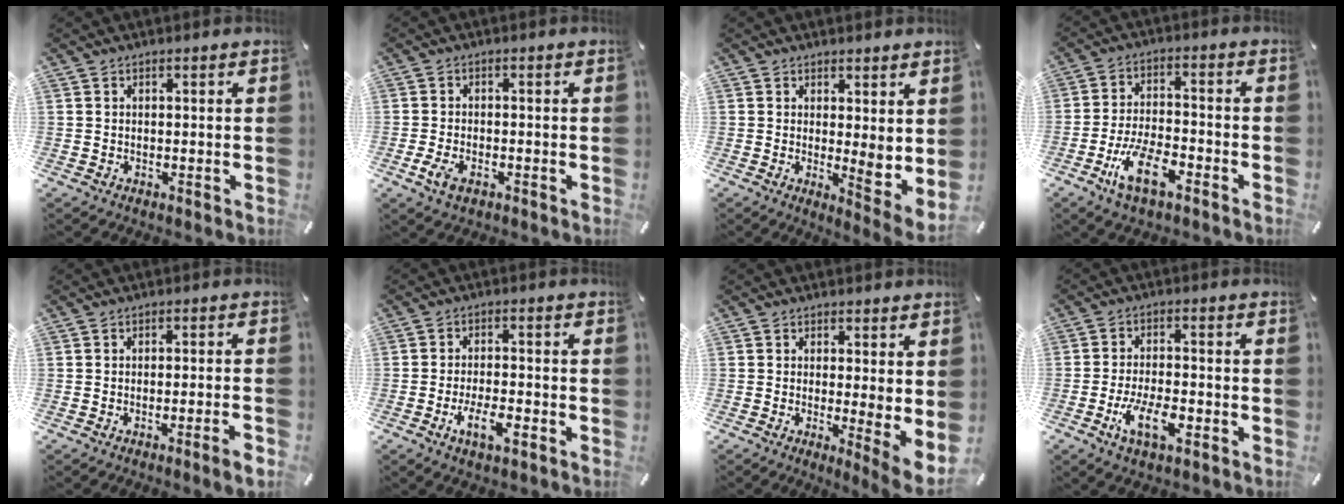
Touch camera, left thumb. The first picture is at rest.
{"total": 3.8, "force": [-1.7, 2.2, 2.5], "torque": [-0.069, -0.004, -0.037]}
{"total": 4.4, "force": [1.7, 1.4, 3.9], "torque": [-0.042, -0.038, 0.030]}
{"total": 11.0, "force": [-5.8, 4.8, 8.0], "torque": [-0.164, 0.019, -0.108]}
{"total": 4.2, "force": [-2.1, 0.3, 3.6], "torque": [-0.054, -0.002, -0.033]}
{"total": 6.8, "force": [-3.2, 2.6, 5.4], "torque": [-0.104, 0.008, -0.058]}
{"total": 4.2, "force": [0.9, 0.5, 4.0], "torque": [-0.057, -0.034, 0.018]}
{"total": 8.9, "force": [-3.9, 4.0, 7.0], "torque": [-0.138, 0.009, -0.069]}